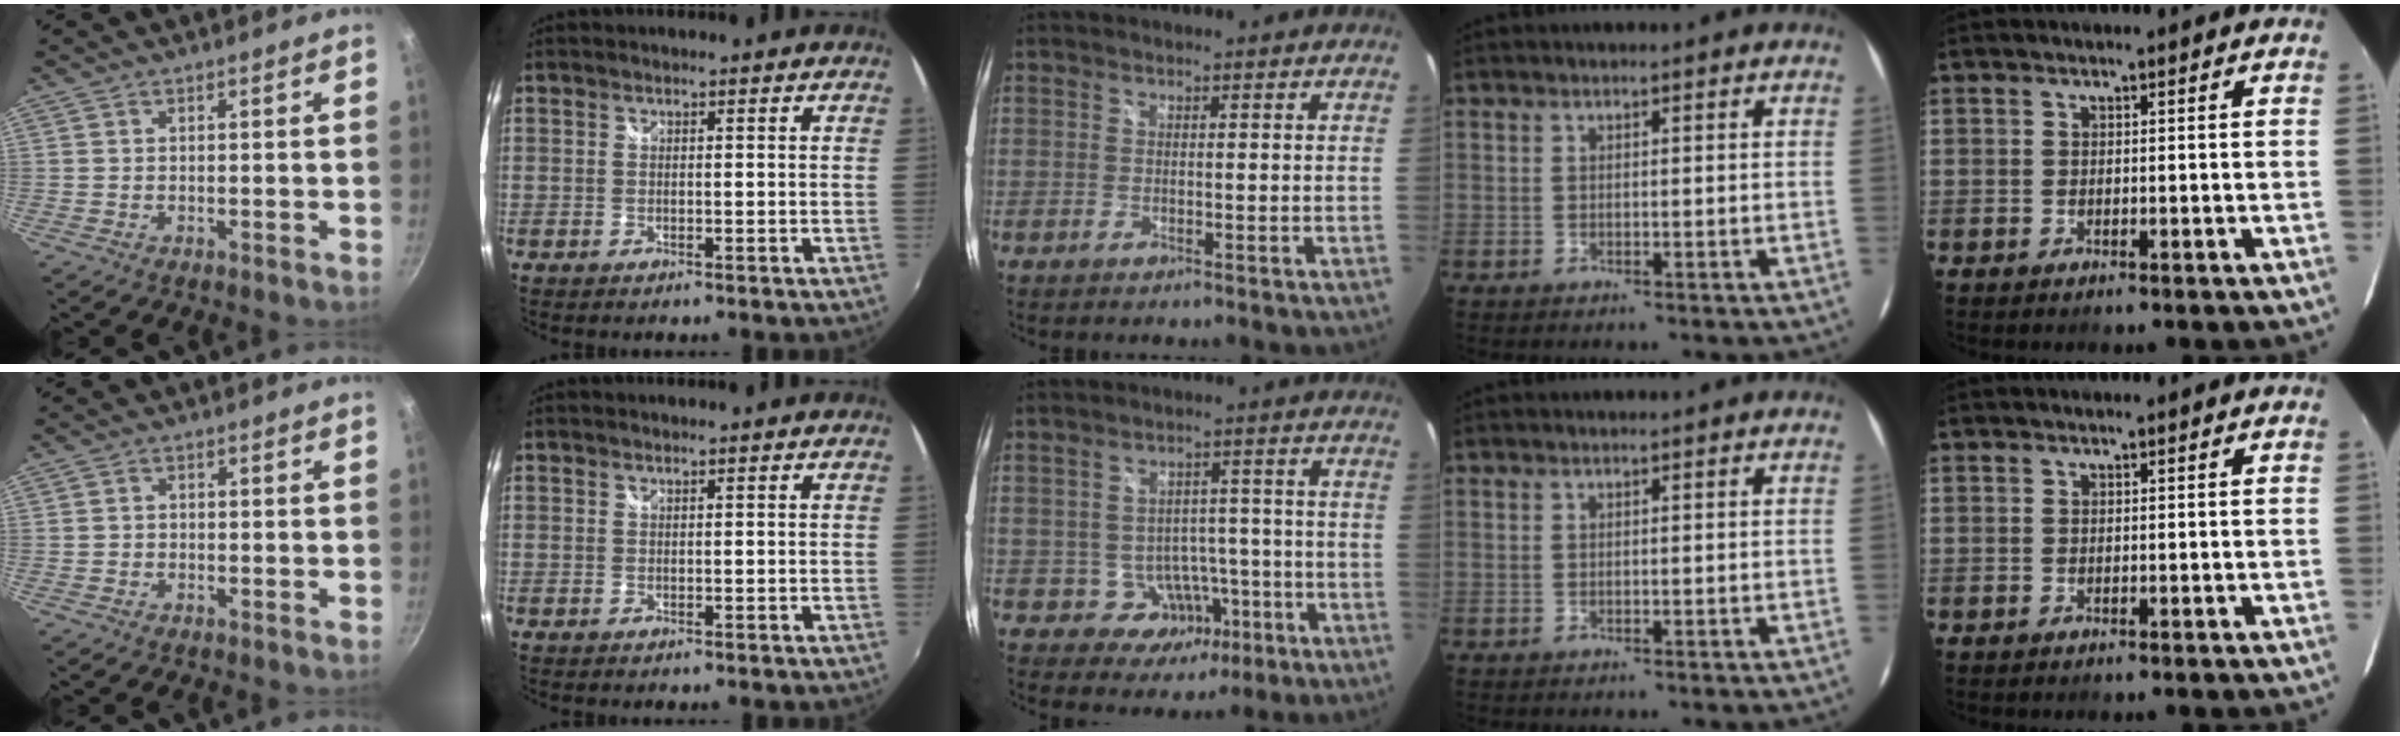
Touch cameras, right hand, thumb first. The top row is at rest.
{"thumb": {"total": 1.1, "force": [-0.4, 0.9, 0.4], "torque": [-0.006, 0.003, -0.010]}, "middle": {"total": 7.5, "force": [-2.9, 6.5, 2.4], "torque": [-0.052, 0.023, -0.019]}}